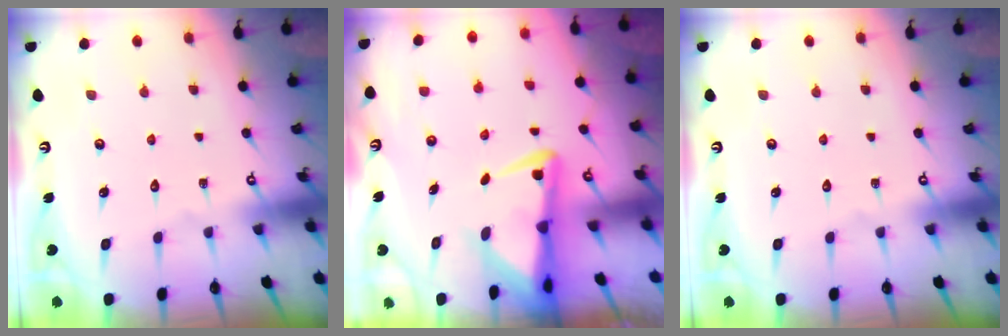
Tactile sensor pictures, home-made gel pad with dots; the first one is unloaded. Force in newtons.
{"total": 4.8, "press": 4.7, "slide": 0.9}
{"total": 0.0}